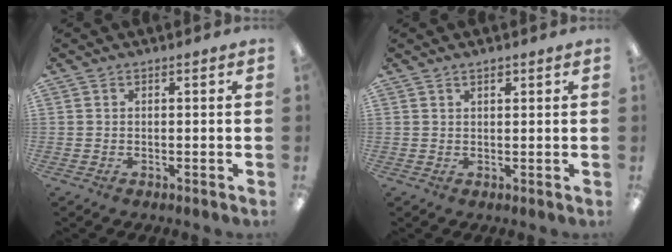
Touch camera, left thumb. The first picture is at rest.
{"total": 1.4, "force": [1.1, 0.5, 0.7], "torque": [-0.015, 0.001, 0.020]}